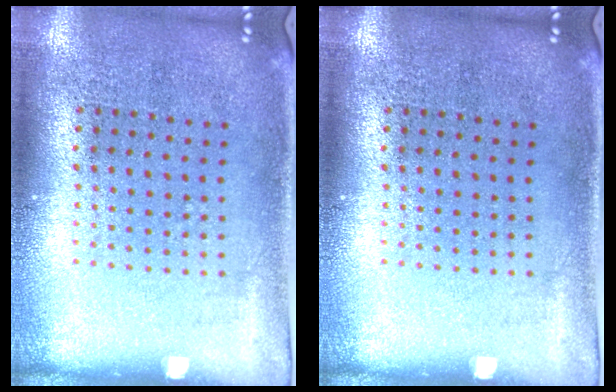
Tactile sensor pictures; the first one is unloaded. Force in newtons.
{"total": 0.0}